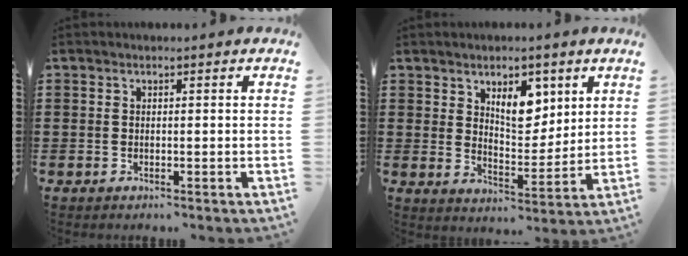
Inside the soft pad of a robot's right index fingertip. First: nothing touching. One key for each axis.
{"total": 7.1, "fx": 3.8, "fy": 4.0, "fz": 4.5, "tx": -0.063, "ty": -0.008, "tz": 0.062}